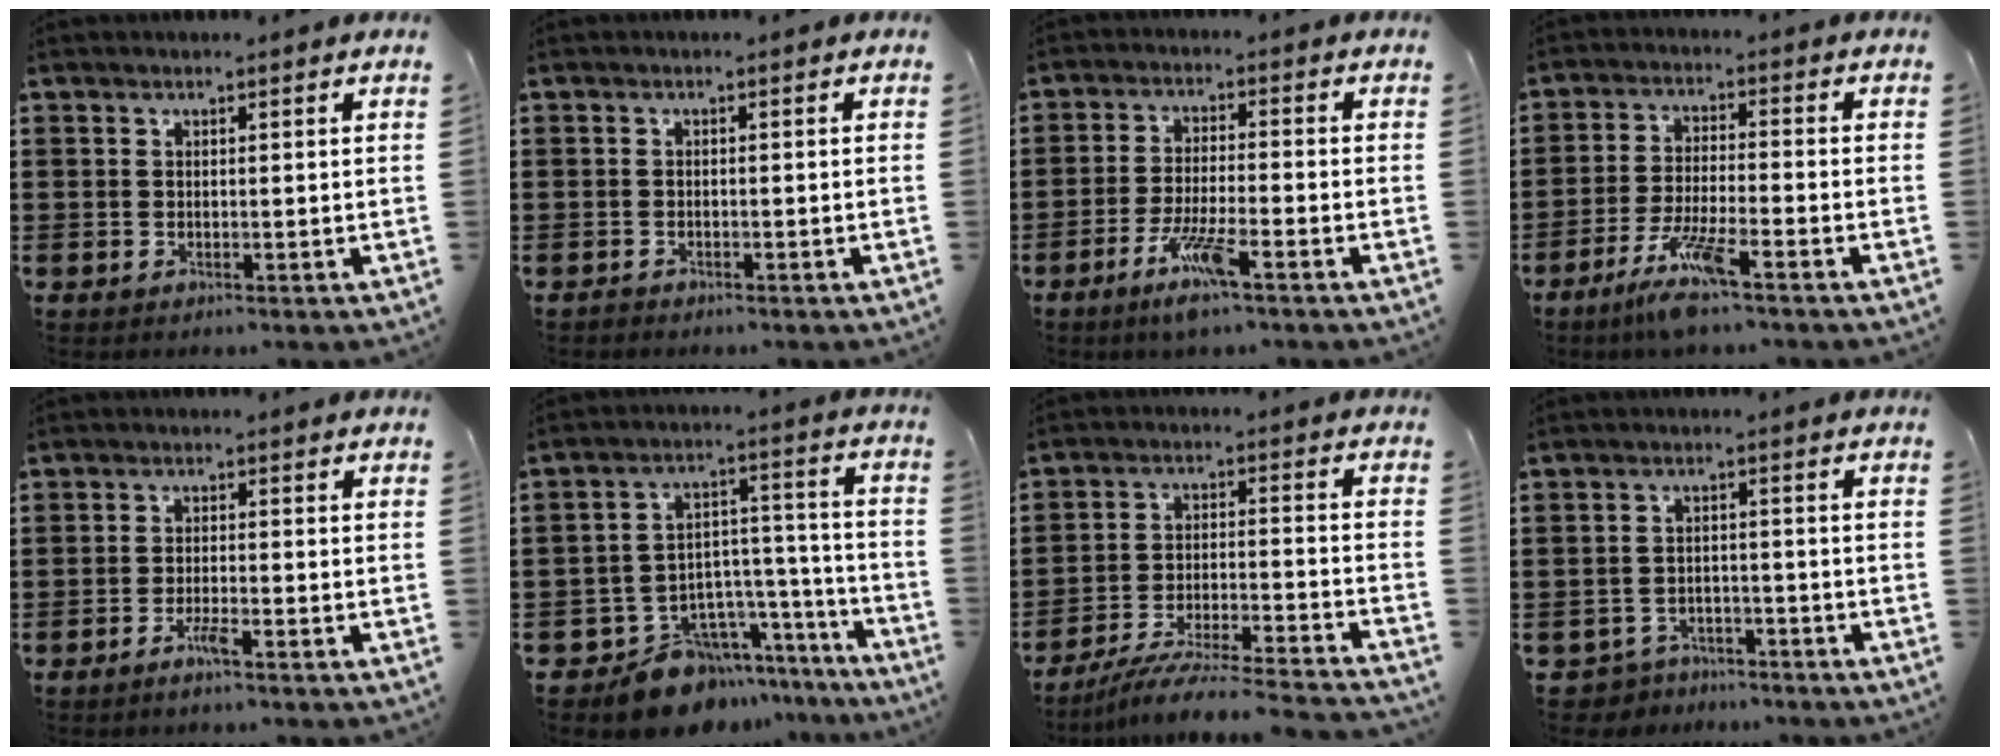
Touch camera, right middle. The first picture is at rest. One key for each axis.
{"total": 0.7, "fx": -0.7, "fy": 0.2, "fz": 0.0, "tx": -0.002, "ty": 0.001, "tz": -0.014}
{"total": 6.5, "fx": -3.9, "fy": 0.8, "fz": 5.2, "tx": -0.107, "ty": -0.010, "tz": -0.072}
{"total": 7.2, "fx": -5.2, "fy": 0.4, "fz": 5.1, "tx": -0.105, "ty": -0.013, "tz": -0.096}
{"total": 2.4, "fx": -1.6, "fy": 0.2, "fz": 1.8, "tx": -0.037, "ty": -0.003, "tz": -0.031}
{"total": 11.2, "fx": -9.8, "fy": 5.0, "fz": 2.3, "tx": -0.042, "ty": 0.036, "tz": -0.179}
{"total": 7.4, "fx": -6.9, "fy": -0.3, "fz": 2.7, "tx": -0.046, "ty": -0.005, "tz": -0.135}
{"total": 3.4, "fx": -3.3, "fy": 1.0, "fz": -0.2, "tx": -0.013, "ty": -0.001, "tz": -0.074}